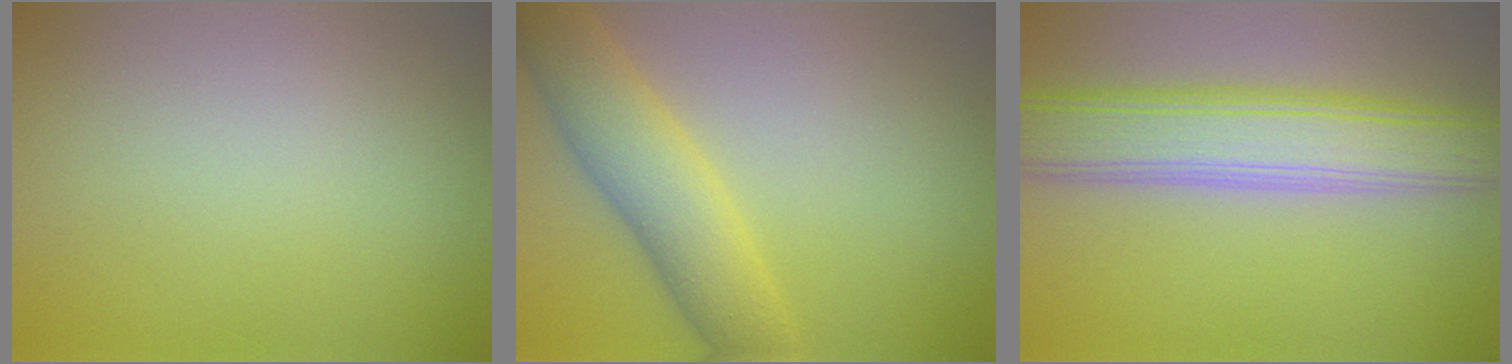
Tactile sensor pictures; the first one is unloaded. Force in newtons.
{"total": 5.6, "press": 5.6, "slide": 0.2}
{"total": 7.1, "press": 7.1, "slide": 0.3}